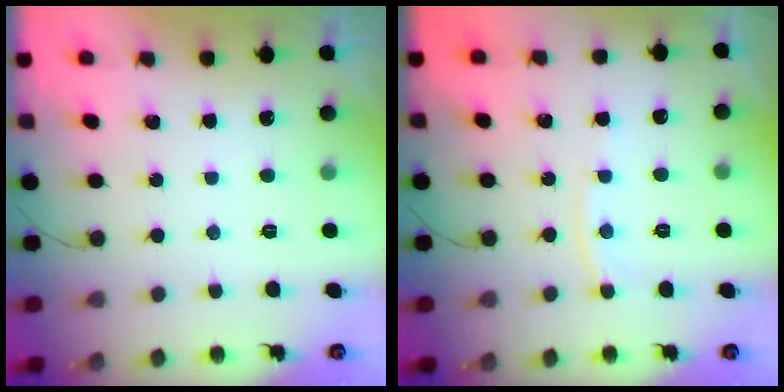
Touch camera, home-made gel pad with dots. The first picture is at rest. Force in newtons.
{"total": 5.1, "press": 5.1, "slide": 0.6}